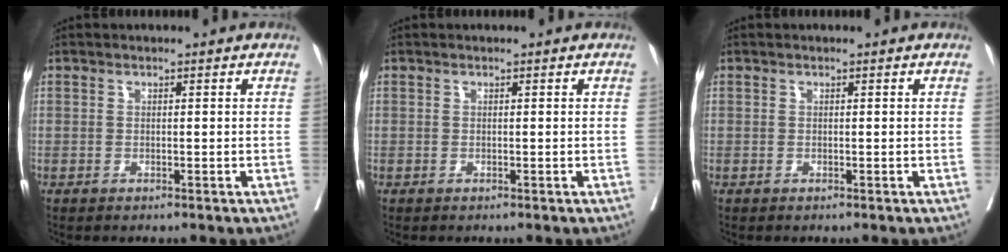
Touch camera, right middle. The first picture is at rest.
{"total": 0.0}
{"total": 0.0}